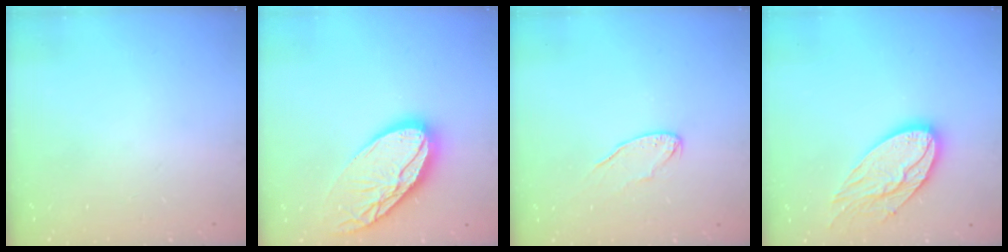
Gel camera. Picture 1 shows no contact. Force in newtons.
{"total": 16.8, "press": 16.7, "slide": 1.9}
{"total": 5.4, "press": 5.4, "slide": 0.5}
{"total": 14.7, "press": 14.6, "slide": 0.9}